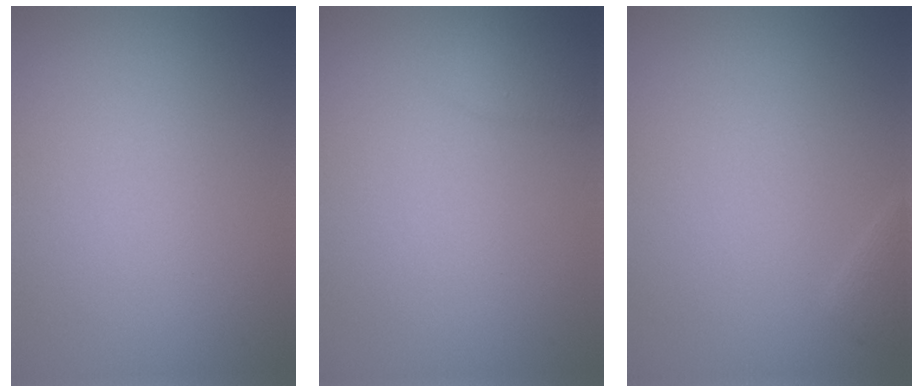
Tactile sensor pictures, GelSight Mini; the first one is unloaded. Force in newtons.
{"total": 1.6, "press": 1.6, "slide": 0.1}
{"total": 0.7, "press": 0.7, "slide": 0.1}